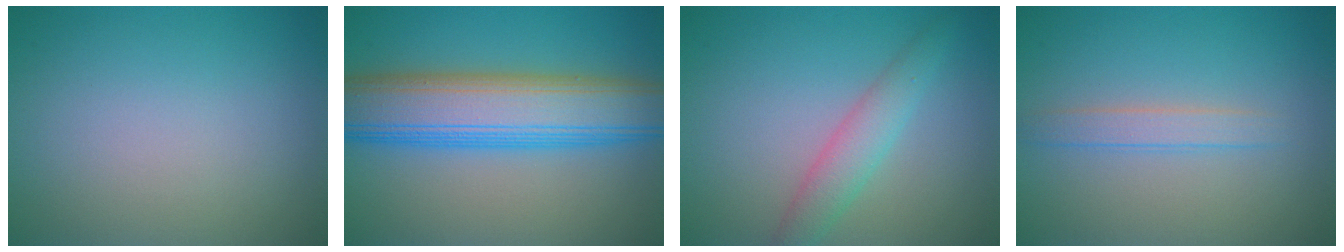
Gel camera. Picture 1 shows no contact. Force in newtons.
{"total": 10.1, "press": 10.1, "slide": 0.1}
{"total": 2.9, "press": 2.9, "slide": 0.1}
{"total": 1.8, "press": 1.7, "slide": 0.2}